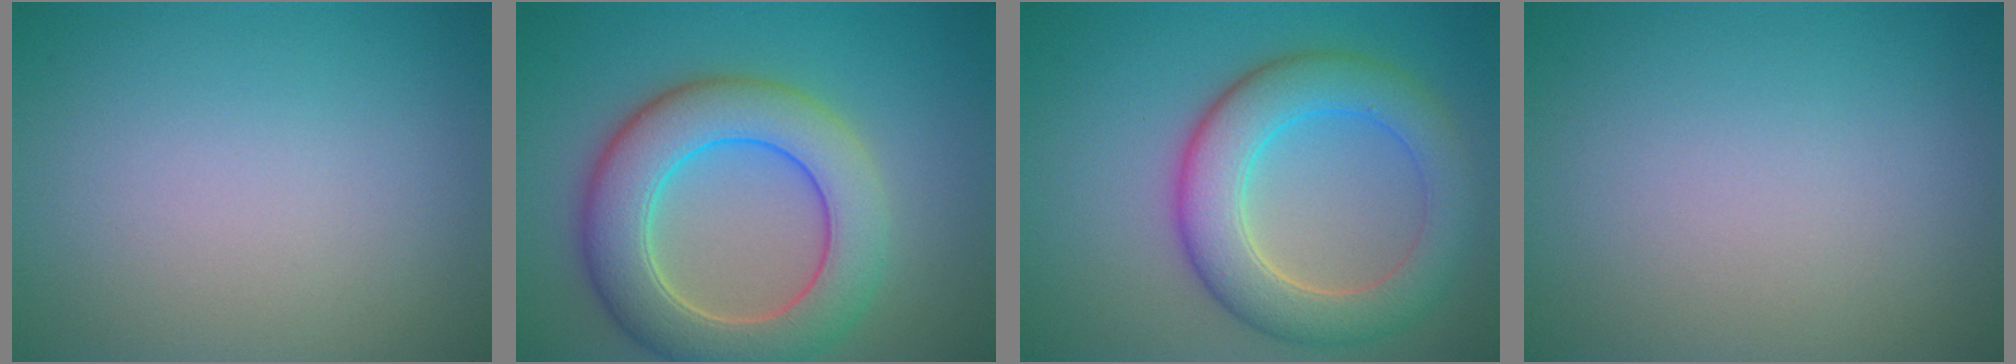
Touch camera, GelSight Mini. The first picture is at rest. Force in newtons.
{"total": 8.3, "press": 8.3, "slide": 0.6}
{"total": 6.8, "press": 6.8, "slide": 0.4}
{"total": 0.0}